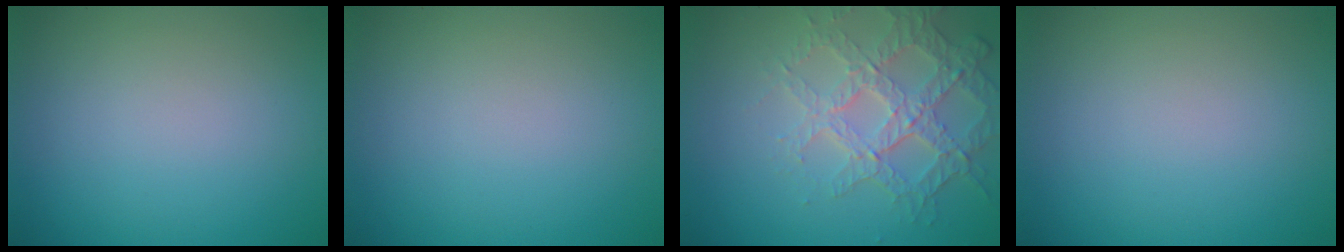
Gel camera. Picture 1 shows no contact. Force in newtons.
{"total": 0.0}
{"total": 3.9, "press": 3.8, "slide": 0.9}
{"total": 0.0}